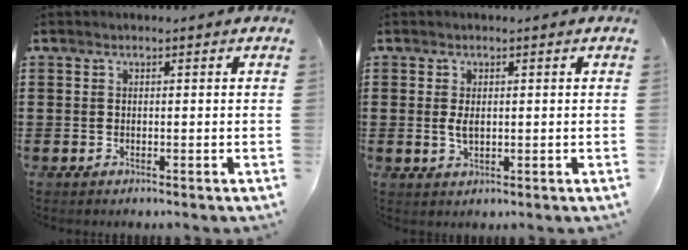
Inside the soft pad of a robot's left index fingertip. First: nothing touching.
{"total": 2.3, "force": [0.0, 1.1, 2.0], "torque": [-0.048, 0.001, -0.003]}